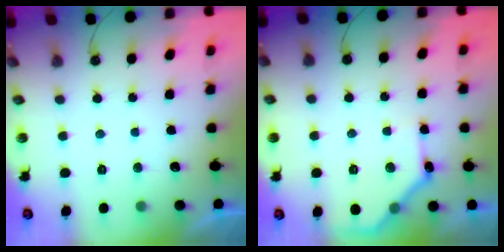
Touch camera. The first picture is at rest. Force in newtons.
{"total": 11.7, "press": 11.7, "slide": 0.2}